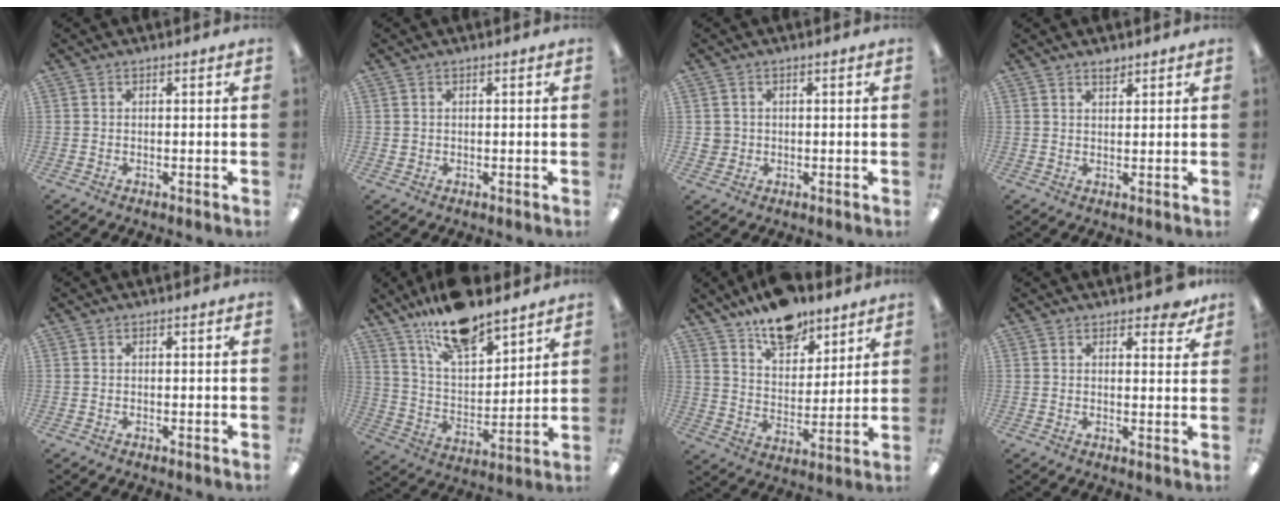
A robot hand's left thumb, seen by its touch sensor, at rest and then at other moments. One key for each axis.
{"total": 0.7, "fx": 0.4, "fy": 0.5, "fz": 0.0, "tx": -0.001, "ty": 0.003, "tz": 0.007}
{"total": 2.5, "fx": 0.3, "fy": 2.4, "fz": 0.2, "tx": -0.009, "ty": 0.004, "tz": 0.004}
{"total": 2.1, "fx": 1.9, "fy": 0.6, "fz": 0.7, "tx": -0.009, "ty": -0.006, "tz": 0.034}
{"total": 0.0}
{"total": 15.5, "fx": 12.9, "fy": 5.1, "fz": 7.0, "tx": -0.129, "ty": -0.074, "tz": 0.228}
{"total": 12.5, "fx": 10.3, "fy": 5.6, "fz": 4.4, "tx": -0.065, "ty": -0.068, "tz": 0.187}
{"total": 3.8, "fx": 3.0, "fy": 1.5, "fz": 1.7, "tx": -0.007, "ty": -0.015, "tz": 0.050}